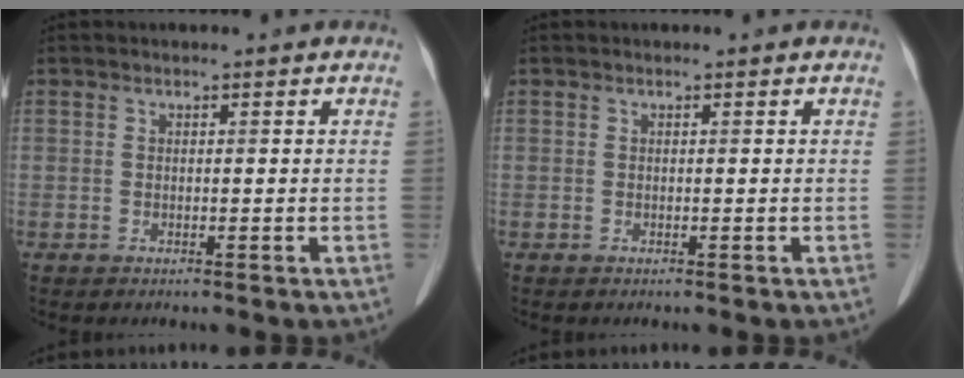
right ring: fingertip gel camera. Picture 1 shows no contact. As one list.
[{"total": 0.0}]